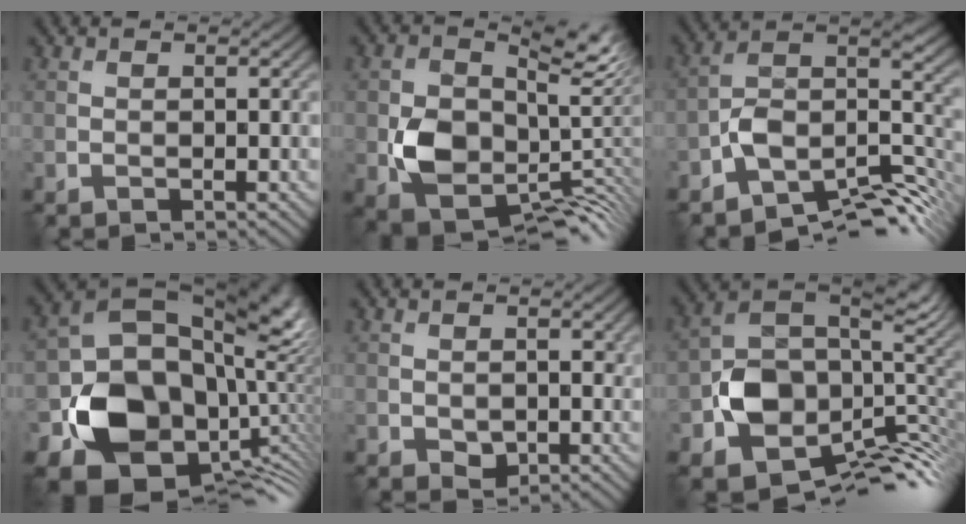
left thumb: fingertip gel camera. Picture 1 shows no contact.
{"total": 9.8, "force": [0.4, 7.3, 6.4], "torque": [-0.105, -0.037, 0.015]}
{"total": 11.2, "force": [-7.0, 4.6, 7.4], "torque": [-0.119, -0.005, -0.132]}
{"total": 19.0, "force": [-3.7, 14.3, 12.0], "torque": [-0.213, -0.049, -0.043]}
{"total": 1.7, "force": [0.1, 1.4, 1.1], "torque": [-0.023, -0.008, 0.005]}
{"total": 13.1, "force": [-4.1, 9.0, 8.6], "torque": [-0.160, -0.025, -0.078]}